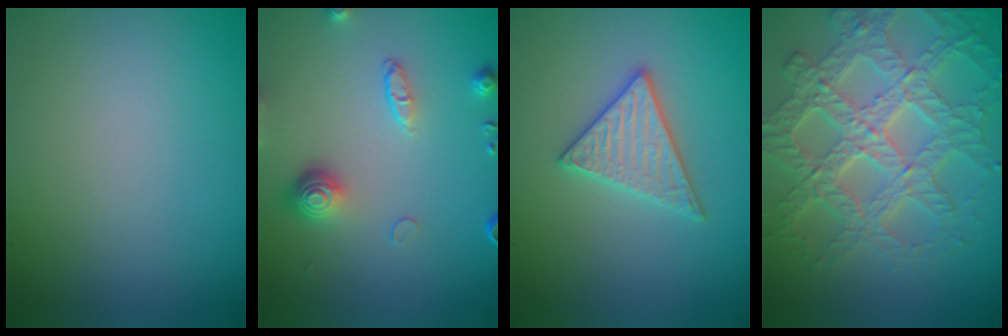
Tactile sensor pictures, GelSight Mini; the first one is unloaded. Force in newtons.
{"total": 3.4, "press": 2.9, "slide": 1.7}
{"total": 2.9, "press": 2.9, "slide": 0.3}
{"total": 7.7, "press": 5.8, "slide": 5.1}